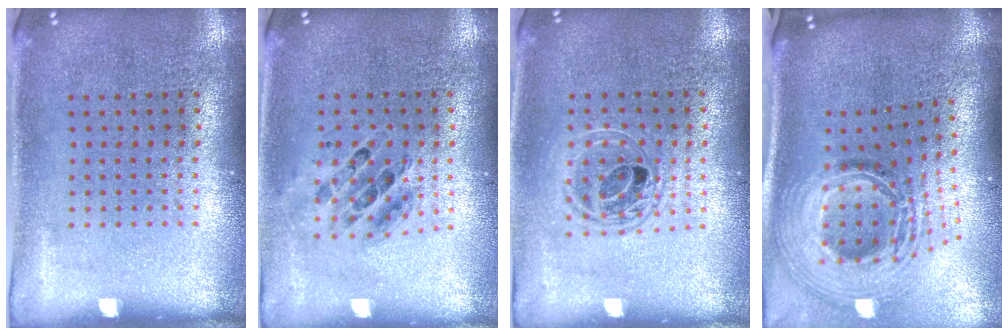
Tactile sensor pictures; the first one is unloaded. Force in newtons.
{"total": 0.7, "press": 0.7, "slide": 0.1}
{"total": 1.6, "press": 1.3, "slide": 0.8}
{"total": 2.7, "press": 1.8, "slide": 2.0}